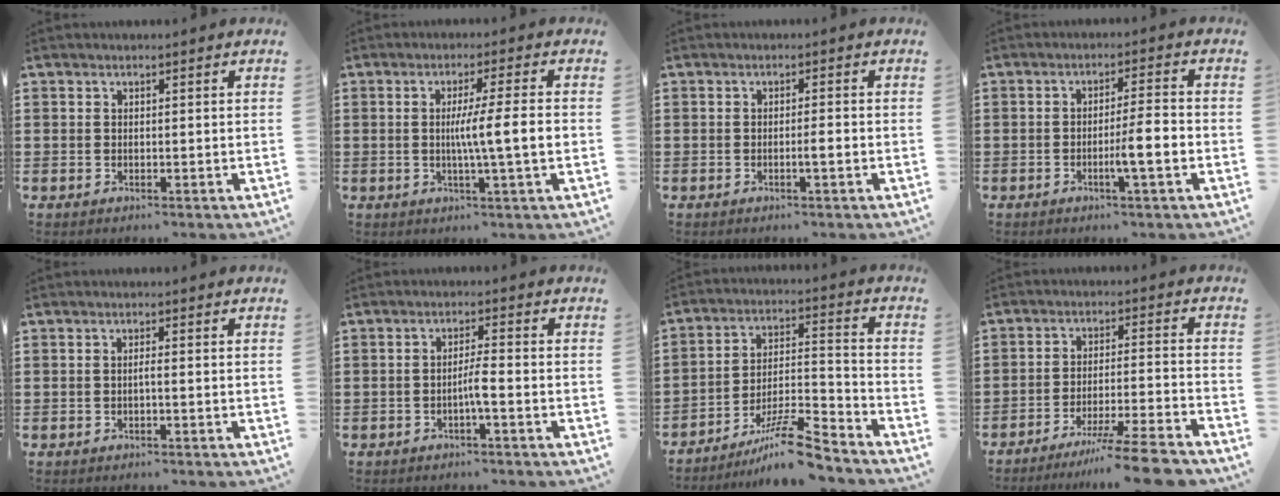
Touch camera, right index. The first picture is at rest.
{"total": 5.4, "force": [-0.3, -0.2, 5.4], "torque": [-0.095, -0.007, -0.010]}
{"total": 1.5, "force": [-0.6, 0.0, 1.4], "torque": [-0.024, -0.002, -0.011]}
{"total": 5.1, "force": [-1.7, 0.1, 4.8], "torque": [-0.081, -0.006, -0.030]}
{"total": 0.8, "force": [-0.4, -0.1, 0.7], "torque": [-0.013, -0.003, -0.007]}
{"total": 2.9, "force": [-1.3, 0.1, 2.6], "torque": [-0.048, 0.001, -0.025]}
{"total": 10.4, "force": [-8.5, 1.1, 5.9], "torque": [-0.092, 0.021, -0.161]}
{"total": 8.6, "force": [-7.3, -0.6, 4.5], "torque": [-0.069, 0.001, -0.140]}